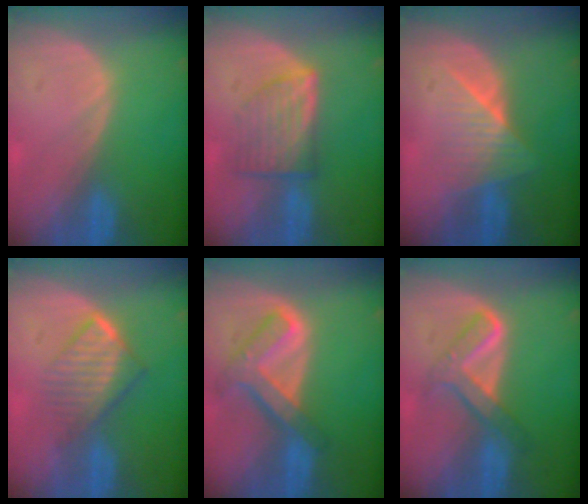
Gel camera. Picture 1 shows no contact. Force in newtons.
{"total": 6.9, "press": 6.2, "slide": 2.9}
{"total": 6.6, "press": 5.9, "slide": 2.9}
{"total": 6.5, "press": 5.8, "slide": 3.0}
{"total": 7.7, "press": 6.5, "slide": 4.1}
{"total": 5.4, "press": 5.4, "slide": 0.1}